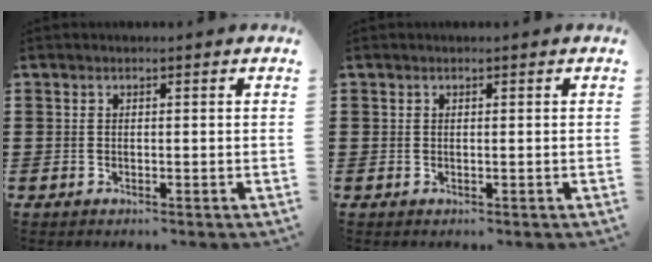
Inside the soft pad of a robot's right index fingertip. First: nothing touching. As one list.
[{"total": 0.0}]